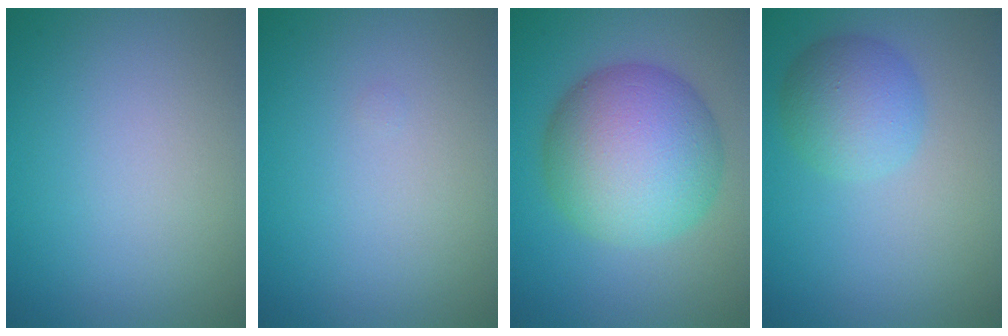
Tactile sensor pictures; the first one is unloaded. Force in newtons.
{"total": 0.0}
{"total": 10.0, "press": 10.0, "slide": 0.1}
{"total": 3.8, "press": 3.8, "slide": 0.1}